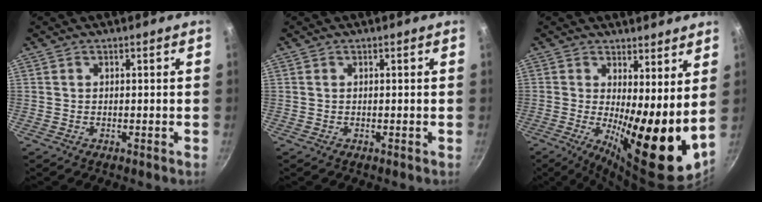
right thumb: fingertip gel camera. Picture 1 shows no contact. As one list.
[{"total": 0.0}, {"total": 15.5, "force": [1.3, 4.9, 14.6], "torque": [-0.202, -0.031, 0.023]}]